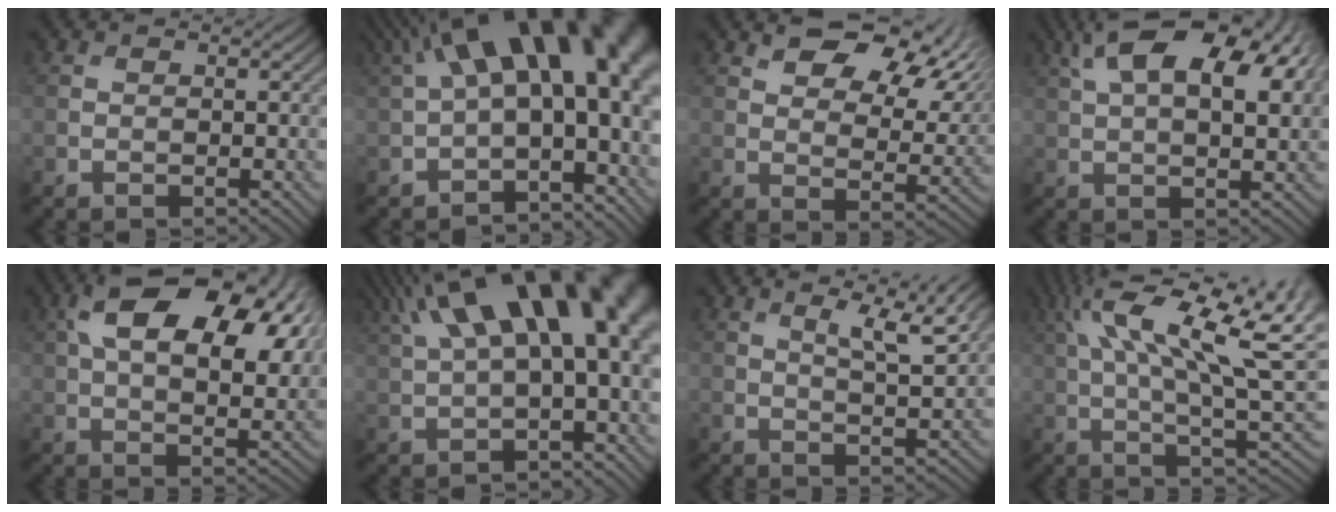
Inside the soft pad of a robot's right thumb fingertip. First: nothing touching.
{"total": 17.8, "force": [3.7, 8.1, 15.4], "torque": [-0.213, 0.023, 0.085]}
{"total": 12.0, "force": [7.2, 5.6, 7.8], "torque": [-0.132, 0.001, 0.116]}
{"total": 14.9, "force": [5.8, 6.7, 11.9], "torque": [-0.206, 0.035, 0.086]}
{"total": 16.3, "force": [6.4, 8.6, 12.3], "torque": [-0.204, 0.027, 0.089]}
{"total": 16.3, "force": [4.6, 6.0, 14.4], "torque": [-0.227, 0.038, 0.085]}
{"total": 6.6, "force": [3.4, 1.1, 5.6], "torque": [-0.079, 0.006, 0.056]}
{"total": 18.7, "force": [6.7, 6.6, 16.2], "torque": [-0.273, 0.034, 0.111]}